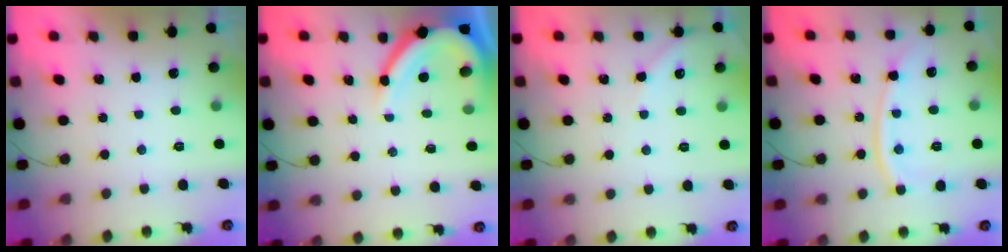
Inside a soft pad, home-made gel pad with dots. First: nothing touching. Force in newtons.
{"total": 11.3, "press": 11.2, "slide": 0.8}
{"total": 3.1, "press": 3.1, "slide": 0.5}
{"total": 11.6, "press": 11.5, "slide": 1.3}